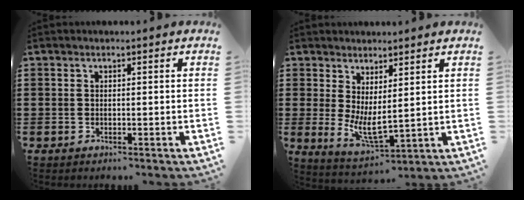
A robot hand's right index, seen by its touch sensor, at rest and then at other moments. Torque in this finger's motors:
{"motor_torque": [1.14, 1.00, 0.22, 0.12]}